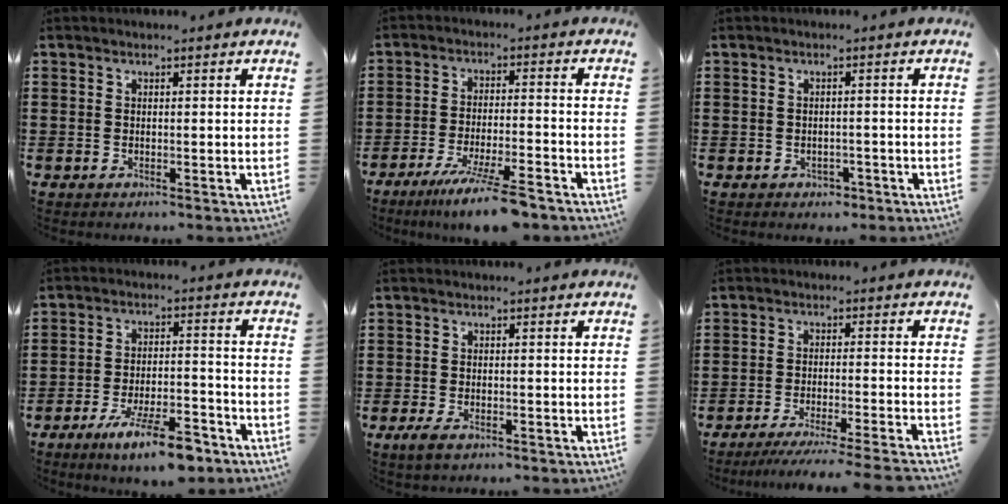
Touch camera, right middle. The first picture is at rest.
{"total": 8.4, "force": [-6.6, 0.3, 5.2], "torque": [-0.095, -0.011, -0.119]}
{"total": 1.0, "force": [-0.8, 0.7, 0.1], "torque": [-0.009, -0.002, -0.018]}
{"total": 9.6, "force": [-7.3, 1.8, 6.0], "torque": [-0.107, 0.007, -0.133]}
{"total": 1.9, "force": [-1.2, 0.8, 1.2], "torque": [-0.031, -0.004, -0.025]}
{"total": 5.0, "force": [-4.5, -0.4, 2.2], "torque": [-0.036, -0.016, -0.082]}